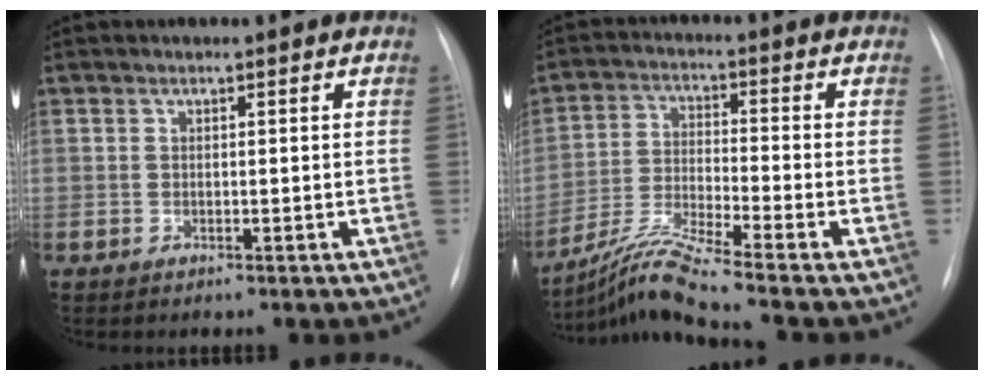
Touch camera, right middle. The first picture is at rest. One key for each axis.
{"total": 9.6, "fx": -8.0, "fy": -2.3, "fz": 4.6, "tx": -0.094, "ty": -0.026, "tz": -0.151}